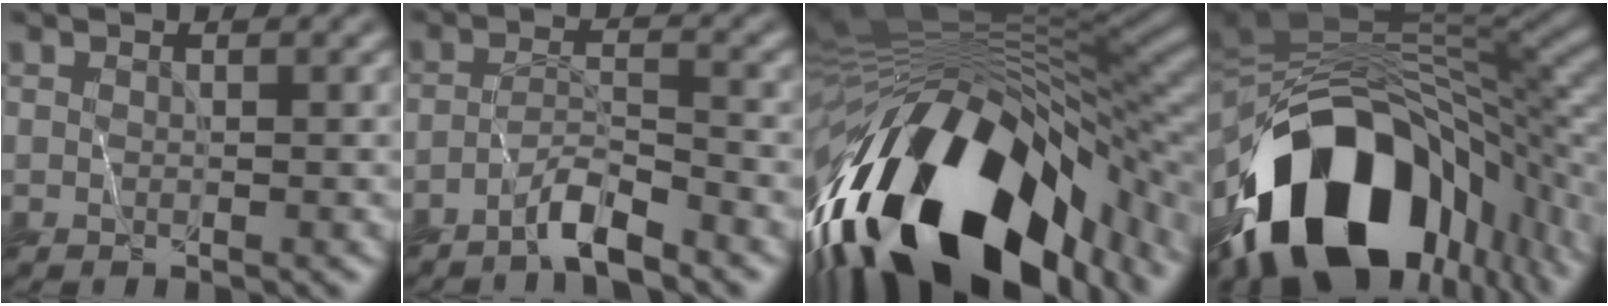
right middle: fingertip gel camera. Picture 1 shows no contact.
{"total": 3.4, "force": [-3.1, -0.4, 1.3], "torque": [-0.027, 0.002, -0.068]}
{"total": 16.3, "force": [-8.1, 6.0, 12.8], "torque": [-0.225, 0.004, -0.139]}
{"total": 16.7, "force": [-8.3, 8.3, 11.8], "torque": [-0.200, -0.023, -0.122]}